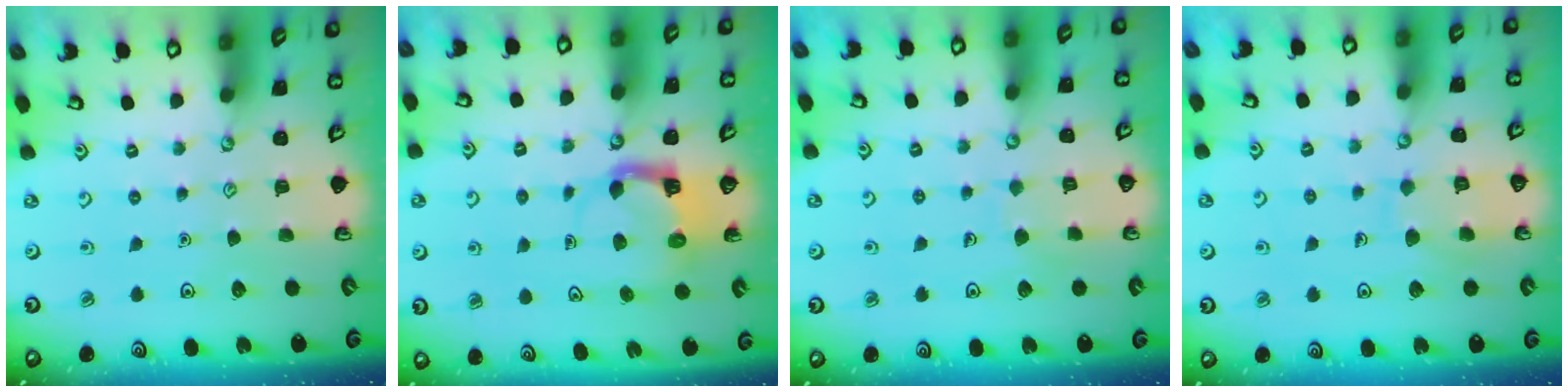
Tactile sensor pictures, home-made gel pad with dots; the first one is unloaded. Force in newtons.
{"total": 4.3, "press": 4.3, "slide": 0.2}
{"total": 4.1, "press": 4.1, "slide": 0.2}
{"total": 7.8, "press": 7.8, "slide": 0.7}